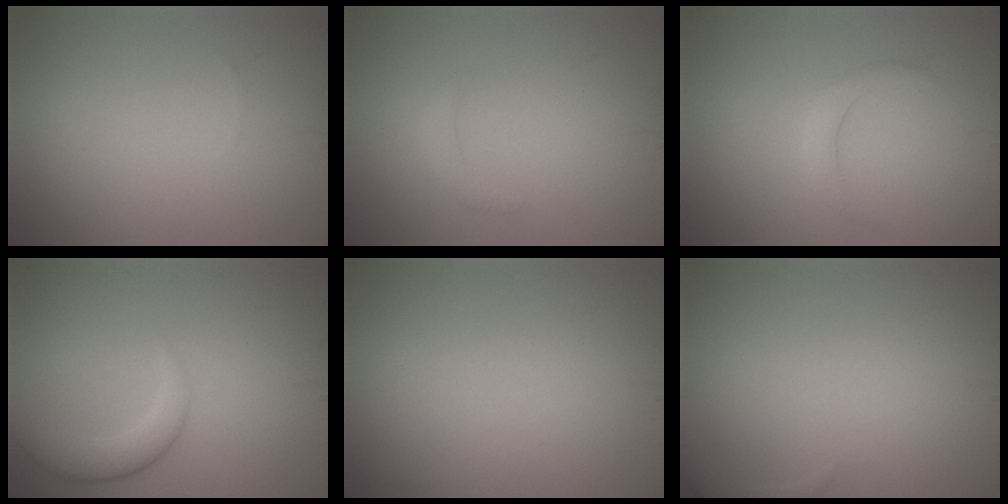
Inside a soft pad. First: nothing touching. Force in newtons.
{"total": 1.2, "press": 1.2, "slide": 0.1}
{"total": 1.5, "press": 1.5, "slide": 0.0}
{"total": 3.4, "press": 3.4, "slide": 0.2}
{"total": 0.0}
{"total": 1.7, "press": 1.7, "slide": 0.2}